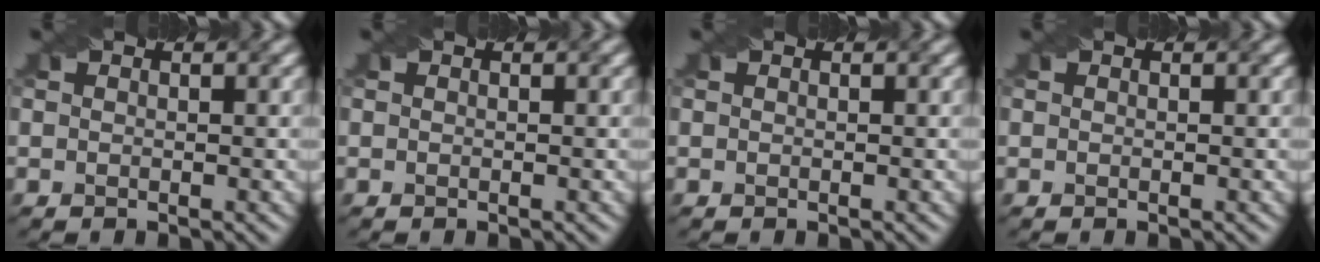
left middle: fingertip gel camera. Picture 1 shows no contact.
{"total": 0.0}
{"total": 0.0}
{"total": 0.0}